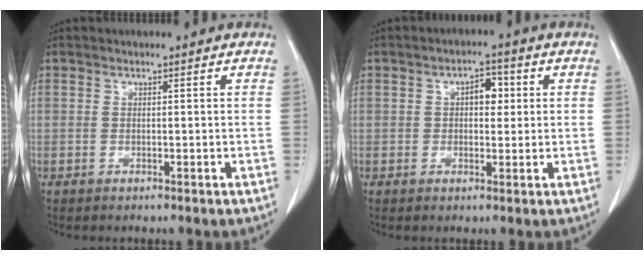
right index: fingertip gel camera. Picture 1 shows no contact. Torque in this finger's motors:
{"motor_torque": [0.41, 0.08, 0.12, 0.04]}